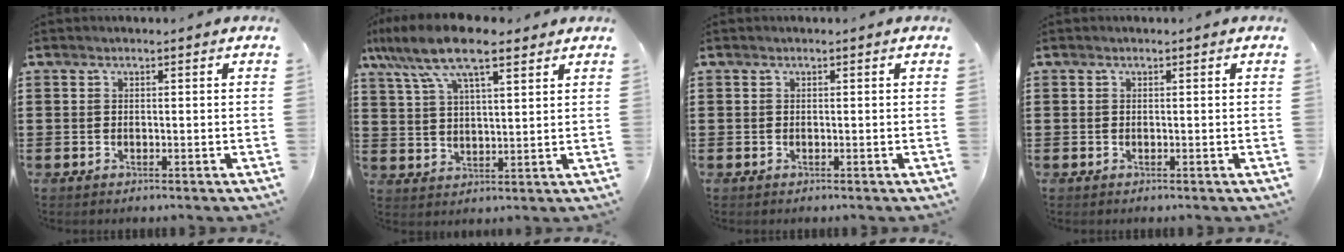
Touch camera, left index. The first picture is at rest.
{"total": 10.6, "force": [7.5, 3.0, 6.9], "torque": [-0.153, -0.006, 0.136]}
{"total": 0.0}
{"total": 0.0}